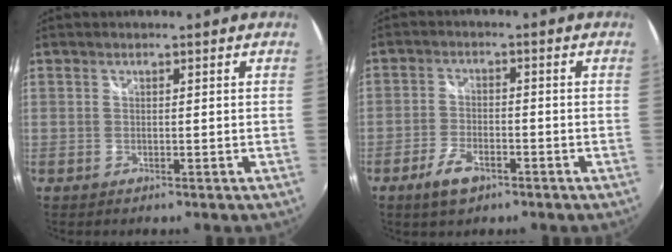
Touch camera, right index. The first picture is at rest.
{"total": 5.7, "force": [-3.5, 2.7, 3.6], "torque": [-0.087, -0.006, -0.064]}